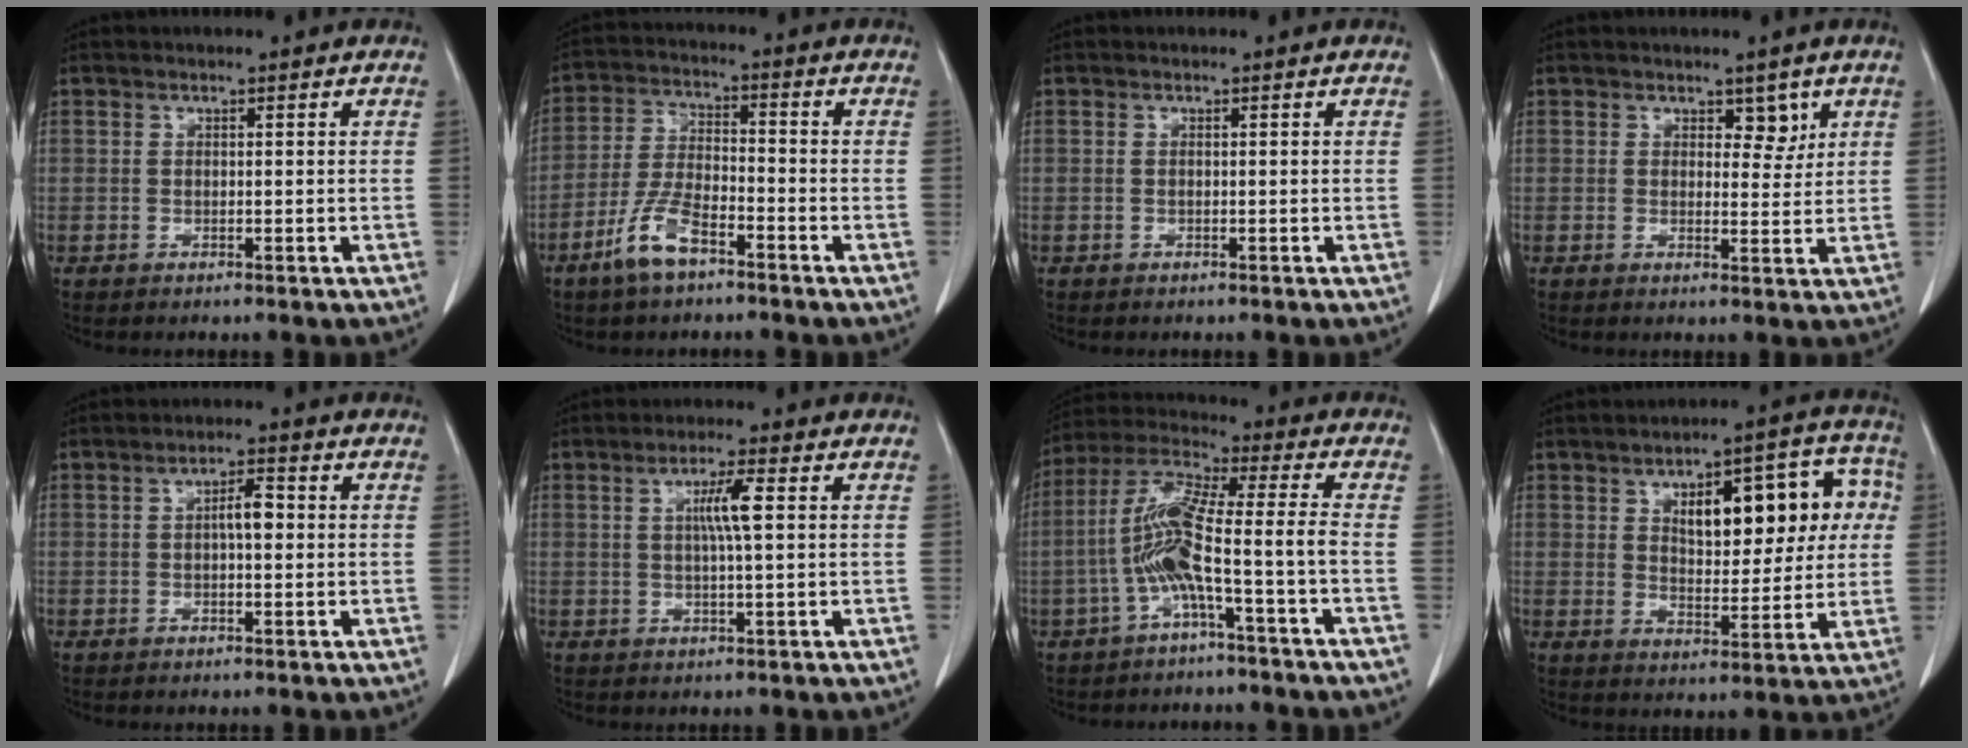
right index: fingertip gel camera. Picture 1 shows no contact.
{"total": 7.8, "force": [-5.0, 2.4, 5.6], "torque": [-0.124, -0.002, -0.097]}
{"total": 0.0}
{"total": 3.0, "force": [1.7, 1.7, 1.8], "torque": [-0.015, -0.002, 0.024]}
{"total": 3.1, "force": [0.1, 0.9, 3.0], "torque": [-0.050, 0.007, 0.000]}
{"total": 4.4, "force": [0.8, -0.1, 4.3], "torque": [-0.078, 0.001, 0.015]}
{"total": 9.9, "force": [-3.2, -0.2, 9.3], "torque": [-0.198, 0.025, -0.065]}
{"total": 13.8, "force": [3.6, 5.8, 12.0], "torque": [-0.150, 0.039, 0.053]}